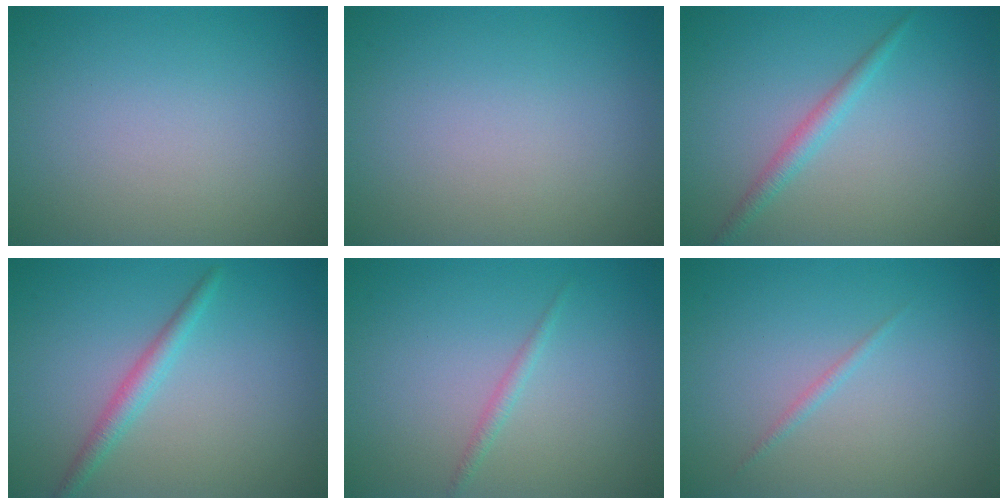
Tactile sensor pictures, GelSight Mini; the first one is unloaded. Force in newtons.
{"total": 0.0}
{"total": 1.7, "press": 1.7, "slide": 0.1}
{"total": 2.0, "press": 2.0, "slide": 0.0}
{"total": 0.9, "press": 0.9, "slide": 0.0}
{"total": 0.6, "press": 0.6, "slide": 0.1}